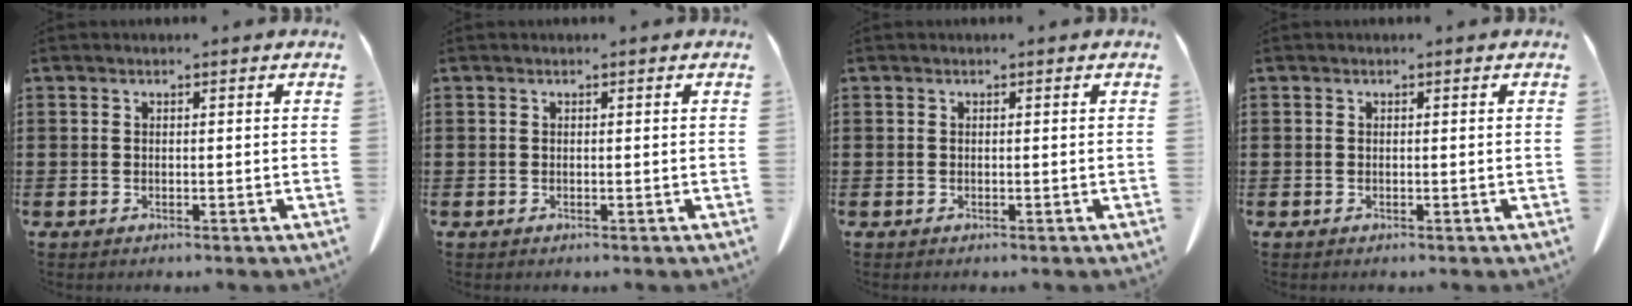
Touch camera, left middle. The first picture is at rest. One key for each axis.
{"total": 0.0}
{"total": 0.0}
{"total": 0.0}